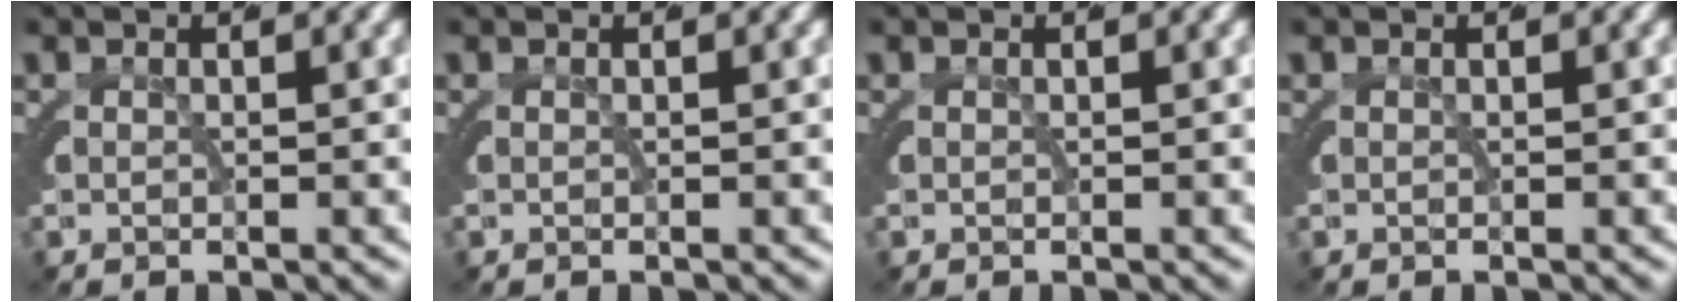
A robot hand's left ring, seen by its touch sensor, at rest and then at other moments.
{"total": 0.0}
{"total": 0.0}
{"total": 0.0}